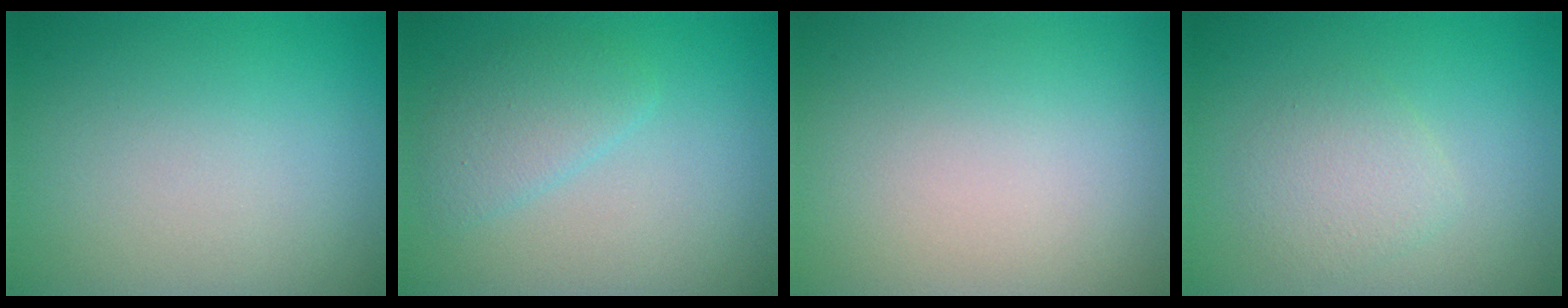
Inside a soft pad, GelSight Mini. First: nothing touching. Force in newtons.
{"total": 2.4, "press": 2.4, "slide": 0.1}
{"total": 0.0}
{"total": 2.3, "press": 2.3, "slide": 0.1}